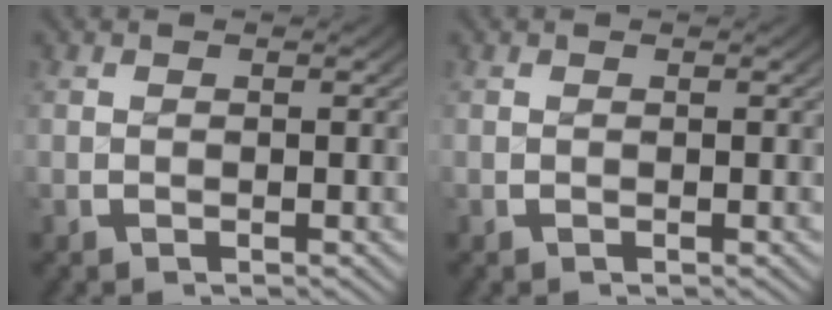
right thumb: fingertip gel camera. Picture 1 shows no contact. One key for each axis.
{"total": 0.0}